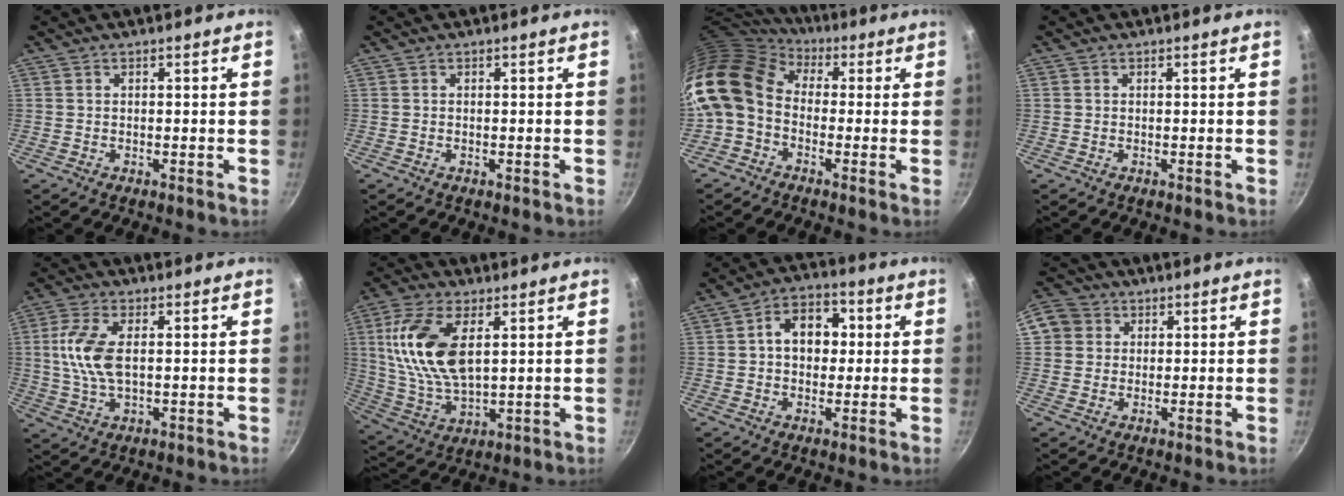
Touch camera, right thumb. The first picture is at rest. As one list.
[{"total": 0.0}, {"total": 14.3, "force": [0.2, 10.8, 9.3], "torque": [-0.179, 0.029, -0.019]}, {"total": 0.0}, {"total": 9.0, "force": [1.0, 4.5, 7.7], "torque": [-0.158, 0.004, 0.016]}, {"total": 15.5, "force": [4.1, 7.8, 12.8], "torque": [-0.249, -0.011, 0.086]}, {"total": 9.1, "force": [1.0, 6.8, 5.9], "torque": [-0.050, 0.016, 0.004]}, {"total": 8.3, "force": [2.1, 7.5, 2.9], "torque": [-0.038, 0.015, 0.029]}]